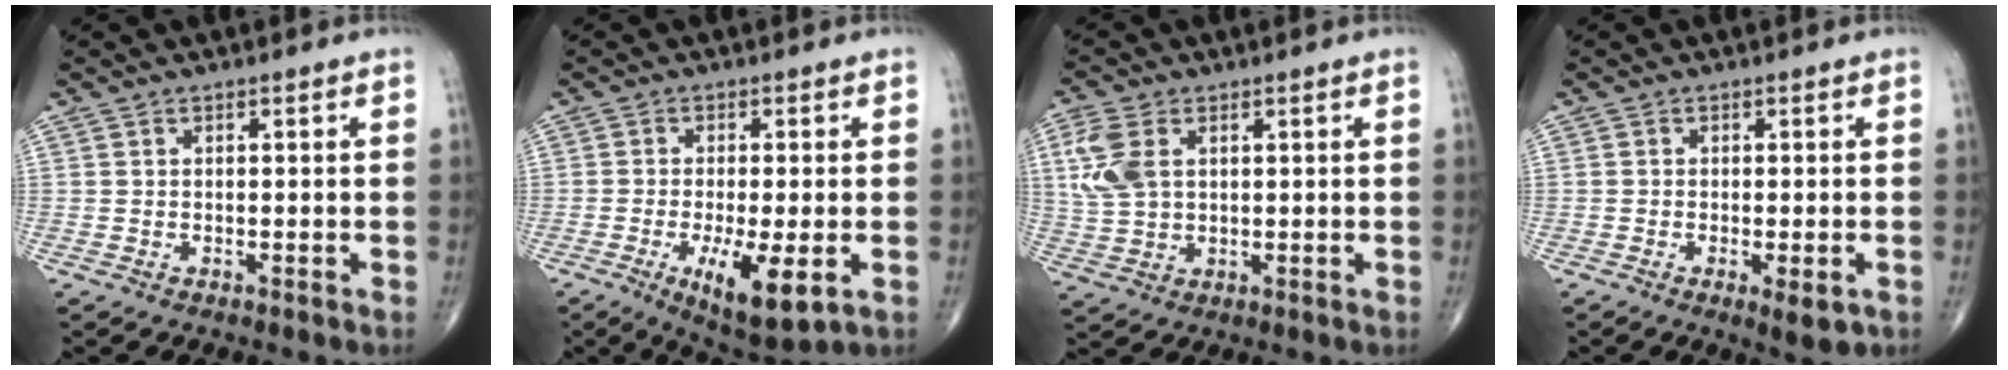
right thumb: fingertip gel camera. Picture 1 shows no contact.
{"total": 10.3, "force": [-3.3, 3.1, 9.3], "torque": [-0.151, -0.021, -0.047]}
{"total": 7.9, "force": [2.2, 5.0, 5.6], "torque": [-0.131, 0.001, 0.050]}
{"total": 4.1, "force": [-1.5, 1.3, 3.5], "torque": [-0.048, -0.008, -0.018]}